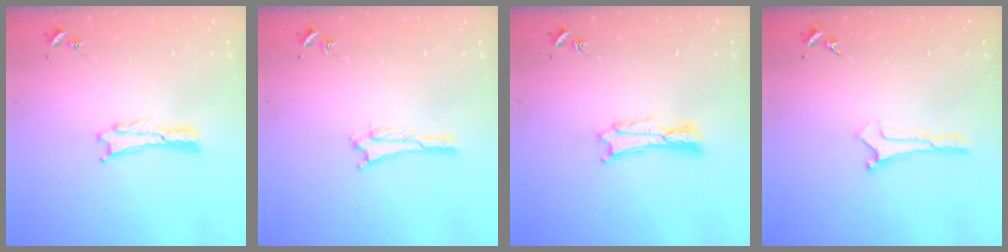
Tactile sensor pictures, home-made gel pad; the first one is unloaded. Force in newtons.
{"total": 0.6, "press": 0.6, "slide": 0.1}
{"total": 1.2, "press": 1.2, "slide": 0.2}
{"total": 0.0}